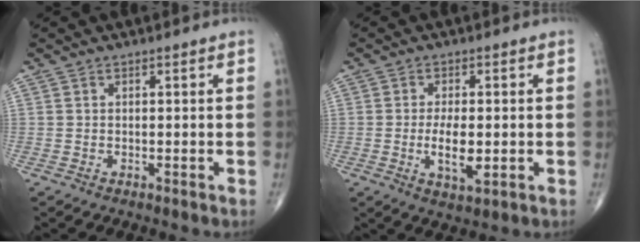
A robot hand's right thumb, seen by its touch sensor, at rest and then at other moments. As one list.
[{"total": 6.4, "force": [-0.9, 2.6, 5.8], "torque": [-0.100, -0.010, -0.014]}]